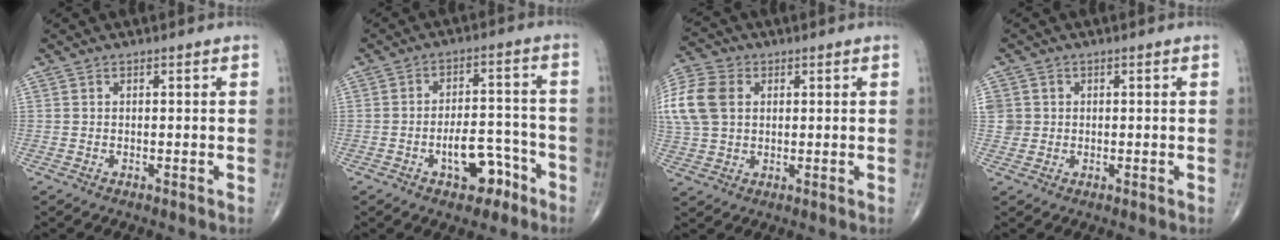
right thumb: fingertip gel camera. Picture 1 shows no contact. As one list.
[{"total": 8.6, "force": [-4.5, 4.5, 5.7], "torque": [-0.064, 0.047, -0.064]}, {"total": 15.5, "force": [3.3, 11.6, 9.8], "torque": [-0.242, 0.019, 0.062]}, {"total": 3.6, "force": [0.6, 3.5, 0.7], "torque": [0.003, 0.005, 0.016]}]